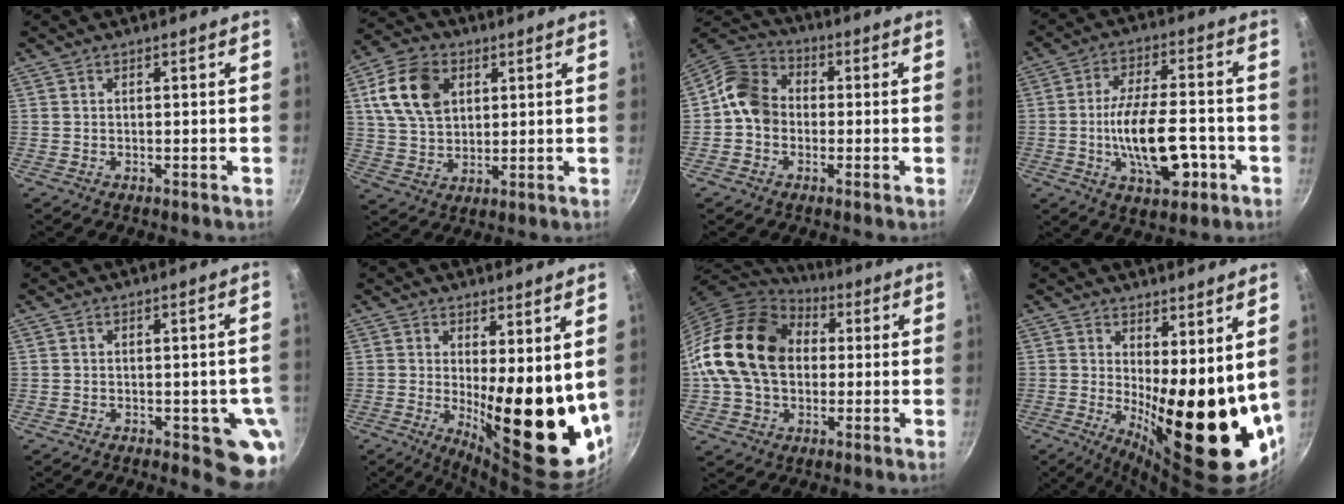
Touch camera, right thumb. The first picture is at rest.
{"total": 13.2, "force": [4.2, 9.2, 8.5], "torque": [-0.143, -0.001, 0.076]}
{"total": 9.4, "force": [-0.7, 7.9, 5.1], "torque": [-0.061, 0.027, -0.037]}
{"total": 15.1, "force": [-4.1, 6.9, 12.8], "torque": [-0.200, 0.027, -0.062]}
{"total": 8.7, "force": [-2.5, 3.8, 7.4], "torque": [-0.042, 0.005, -0.029]}
{"total": 16.9, "force": [1.2, 5.8, 15.8], "torque": [-0.178, -0.045, 0.031]}
{"total": 20.7, "force": [2.0, 15.4, 13.7], "torque": [-0.232, 0.035, 0.025]}
{"total": 18.5, "force": [2.0, 6.9, 17.0], "torque": [-0.199, -0.047, 0.045]}